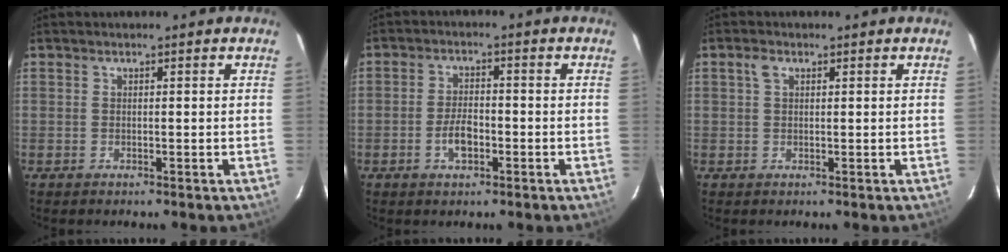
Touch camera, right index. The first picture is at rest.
{"total": 4.6, "force": [-1.9, 2.3, 3.5], "torque": [-0.072, 0.002, -0.032]}
{"total": 1.8, "force": [0.7, 1.1, 1.2], "torque": [-0.025, 0.007, 0.012]}